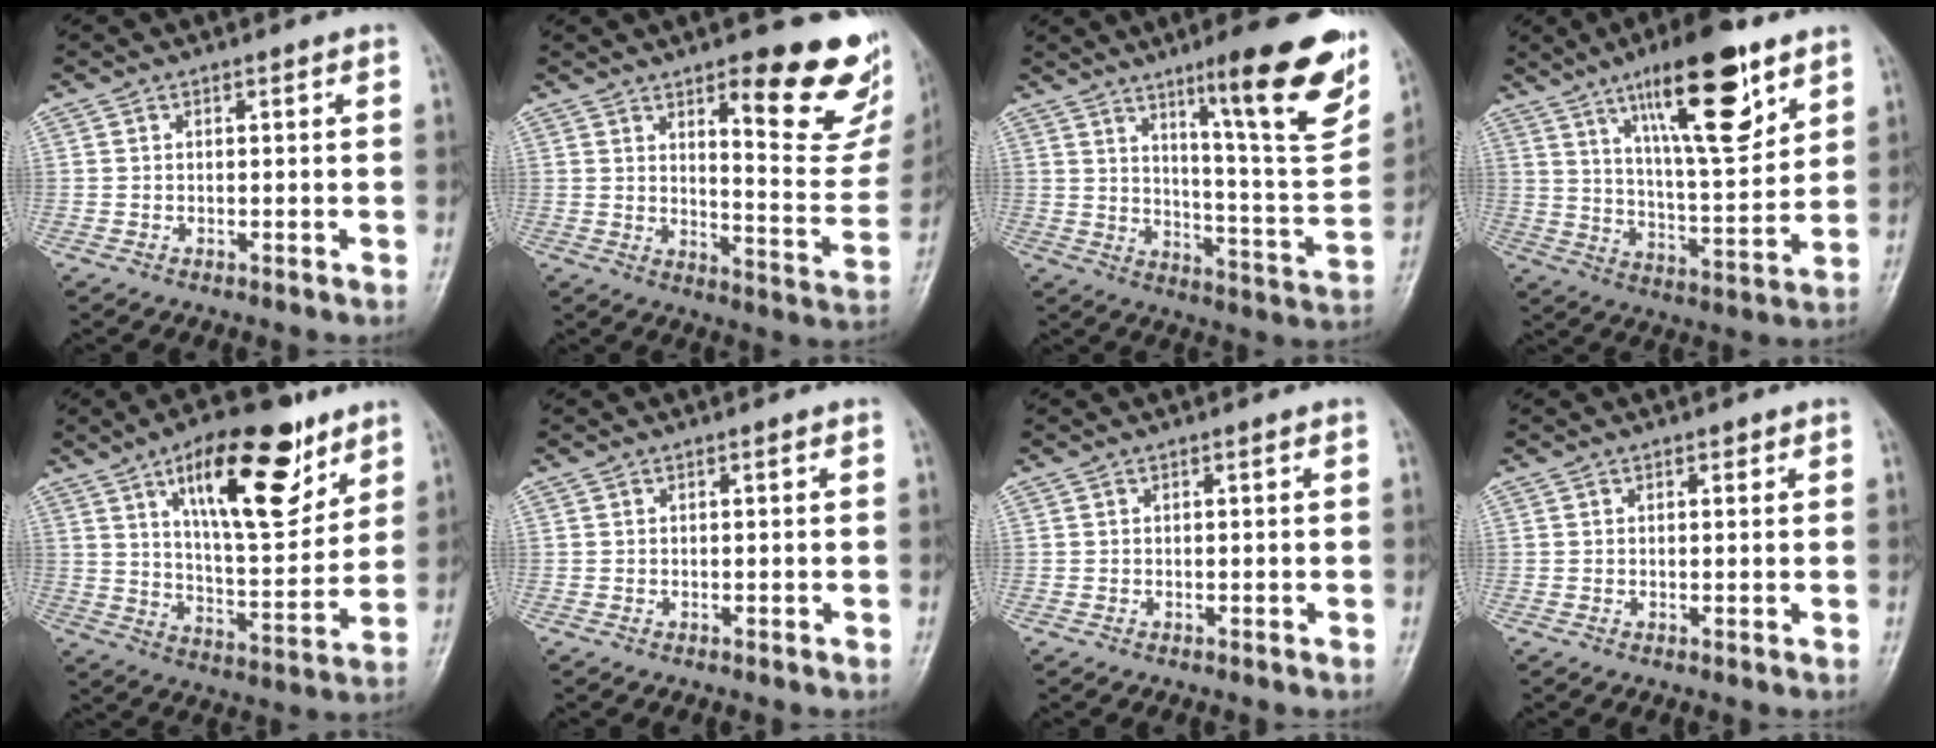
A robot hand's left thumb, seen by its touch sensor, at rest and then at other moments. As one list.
[{"total": 19.9, "force": [11.3, 5.7, 15.3], "torque": [-0.145, -0.076, 0.154]}, {"total": 21.4, "force": [12.3, 3.3, 17.2], "torque": [-0.202, -0.064, 0.182]}, {"total": 18.7, "force": [10.4, 5.3, 14.6], "torque": [-0.208, -0.052, 0.177]}, {"total": 20.2, "force": [10.9, 7.7, 15.2], "torque": [-0.193, -0.050, 0.179]}, {"total": 0.0}, {"total": 0.0}, {"total": 0.9, "force": [0.6, 0.6, 0.5], "torque": [0.001, -0.003, 0.005]}]